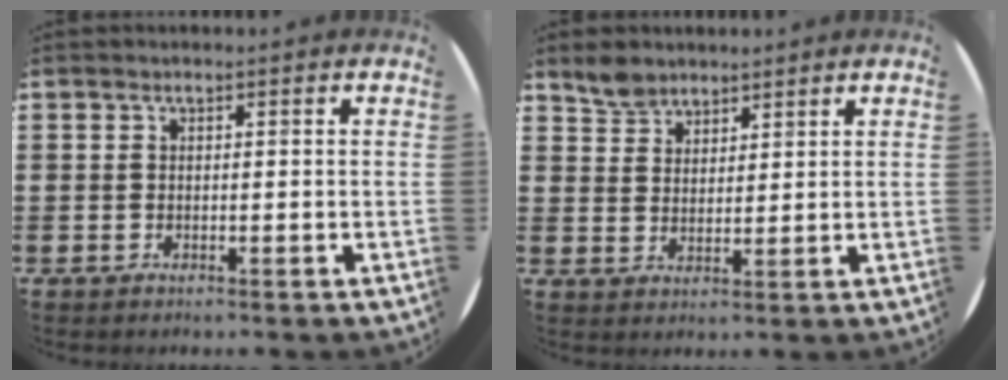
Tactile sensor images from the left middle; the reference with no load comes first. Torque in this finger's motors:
{"motor_torque": [0.35, -0.21, 0.03, 0.02]}